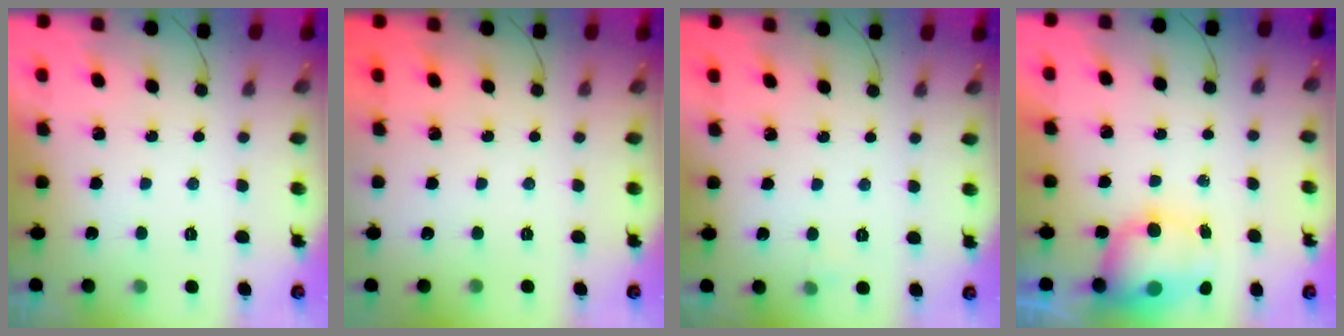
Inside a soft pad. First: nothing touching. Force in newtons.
{"total": 0.0}
{"total": 2.5, "press": 2.3, "slide": 1.1}
{"total": 8.4, "press": 8.1, "slide": 2.3}